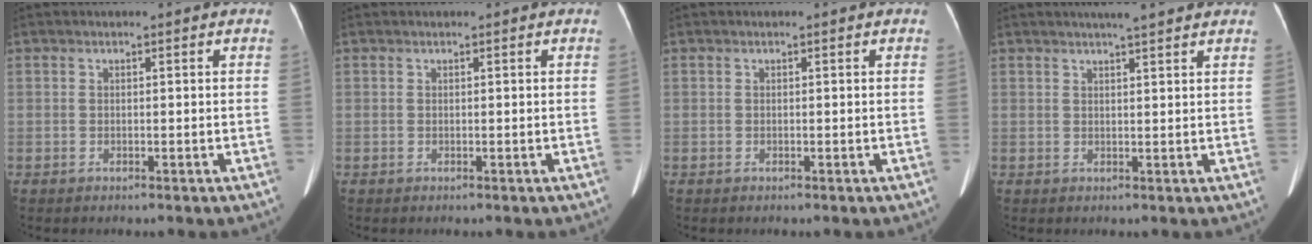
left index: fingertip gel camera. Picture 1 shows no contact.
{"total": 0.0}
{"total": 0.0}
{"total": 5.5, "force": [4.5, 0.2, 3.1], "torque": [-0.044, 0.018, 0.061]}